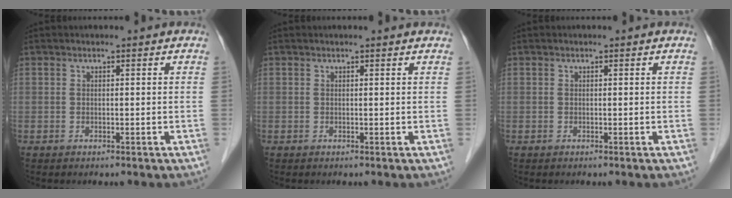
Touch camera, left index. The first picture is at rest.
{"total": 1.5, "force": [1.4, 0.1, 0.4], "torque": [-0.012, 0.010, 0.013]}
{"total": 0.0}